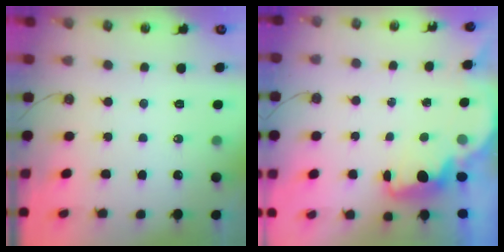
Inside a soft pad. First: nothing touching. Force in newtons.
{"total": 2.2, "press": 2.1, "slide": 0.6}